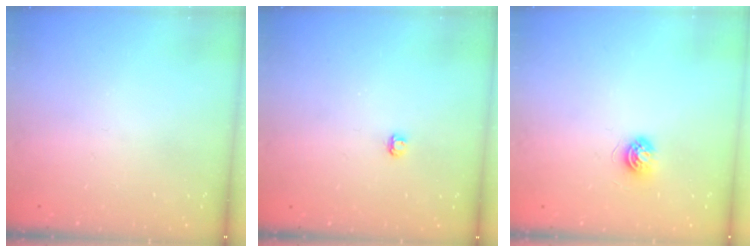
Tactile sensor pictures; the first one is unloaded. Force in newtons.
{"total": 2.9, "press": 2.9, "slide": 0.3}
{"total": 5.4, "press": 5.4, "slide": 0.5}